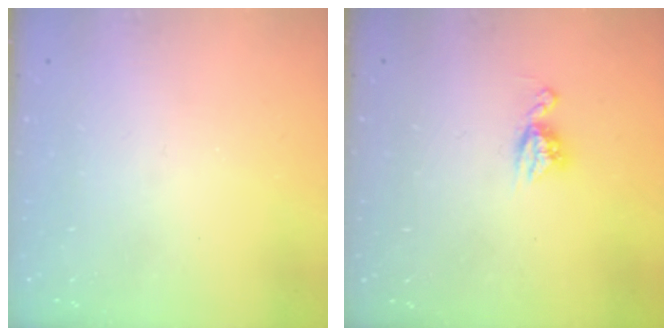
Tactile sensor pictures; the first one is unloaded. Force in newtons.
{"total": 7.7, "press": 7.7, "slide": 0.6}